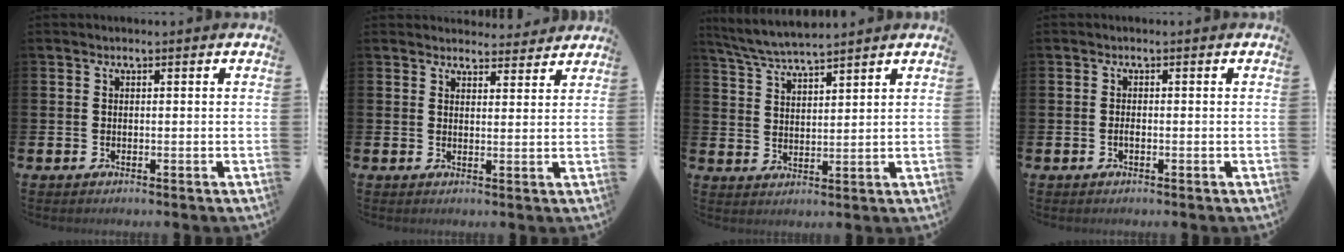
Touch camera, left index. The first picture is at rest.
{"total": 3.4, "force": [3.3, 0.6, -0.1], "torque": [0.004, -0.019, 0.059]}
{"total": 5.3, "force": [5.1, 0.4, 1.4], "torque": [-0.051, -0.020, 0.093]}
{"total": 0.8, "force": [-0.4, 0.3, 0.6], "torque": [-0.020, 0.003, -0.005]}